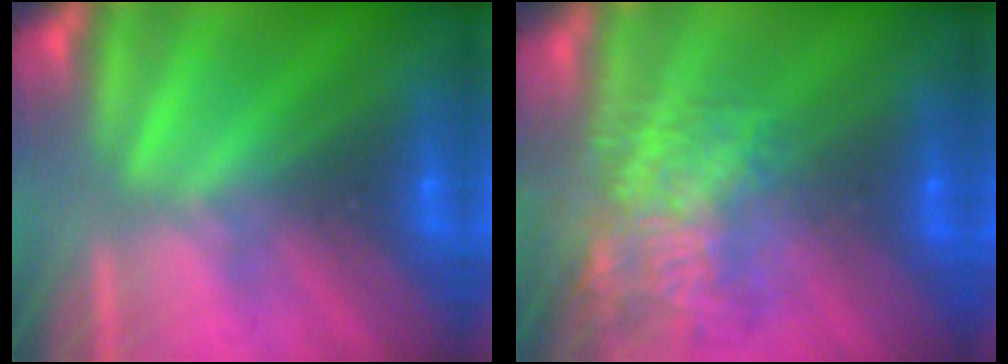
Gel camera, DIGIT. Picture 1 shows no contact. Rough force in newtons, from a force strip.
{"total": 7.5}